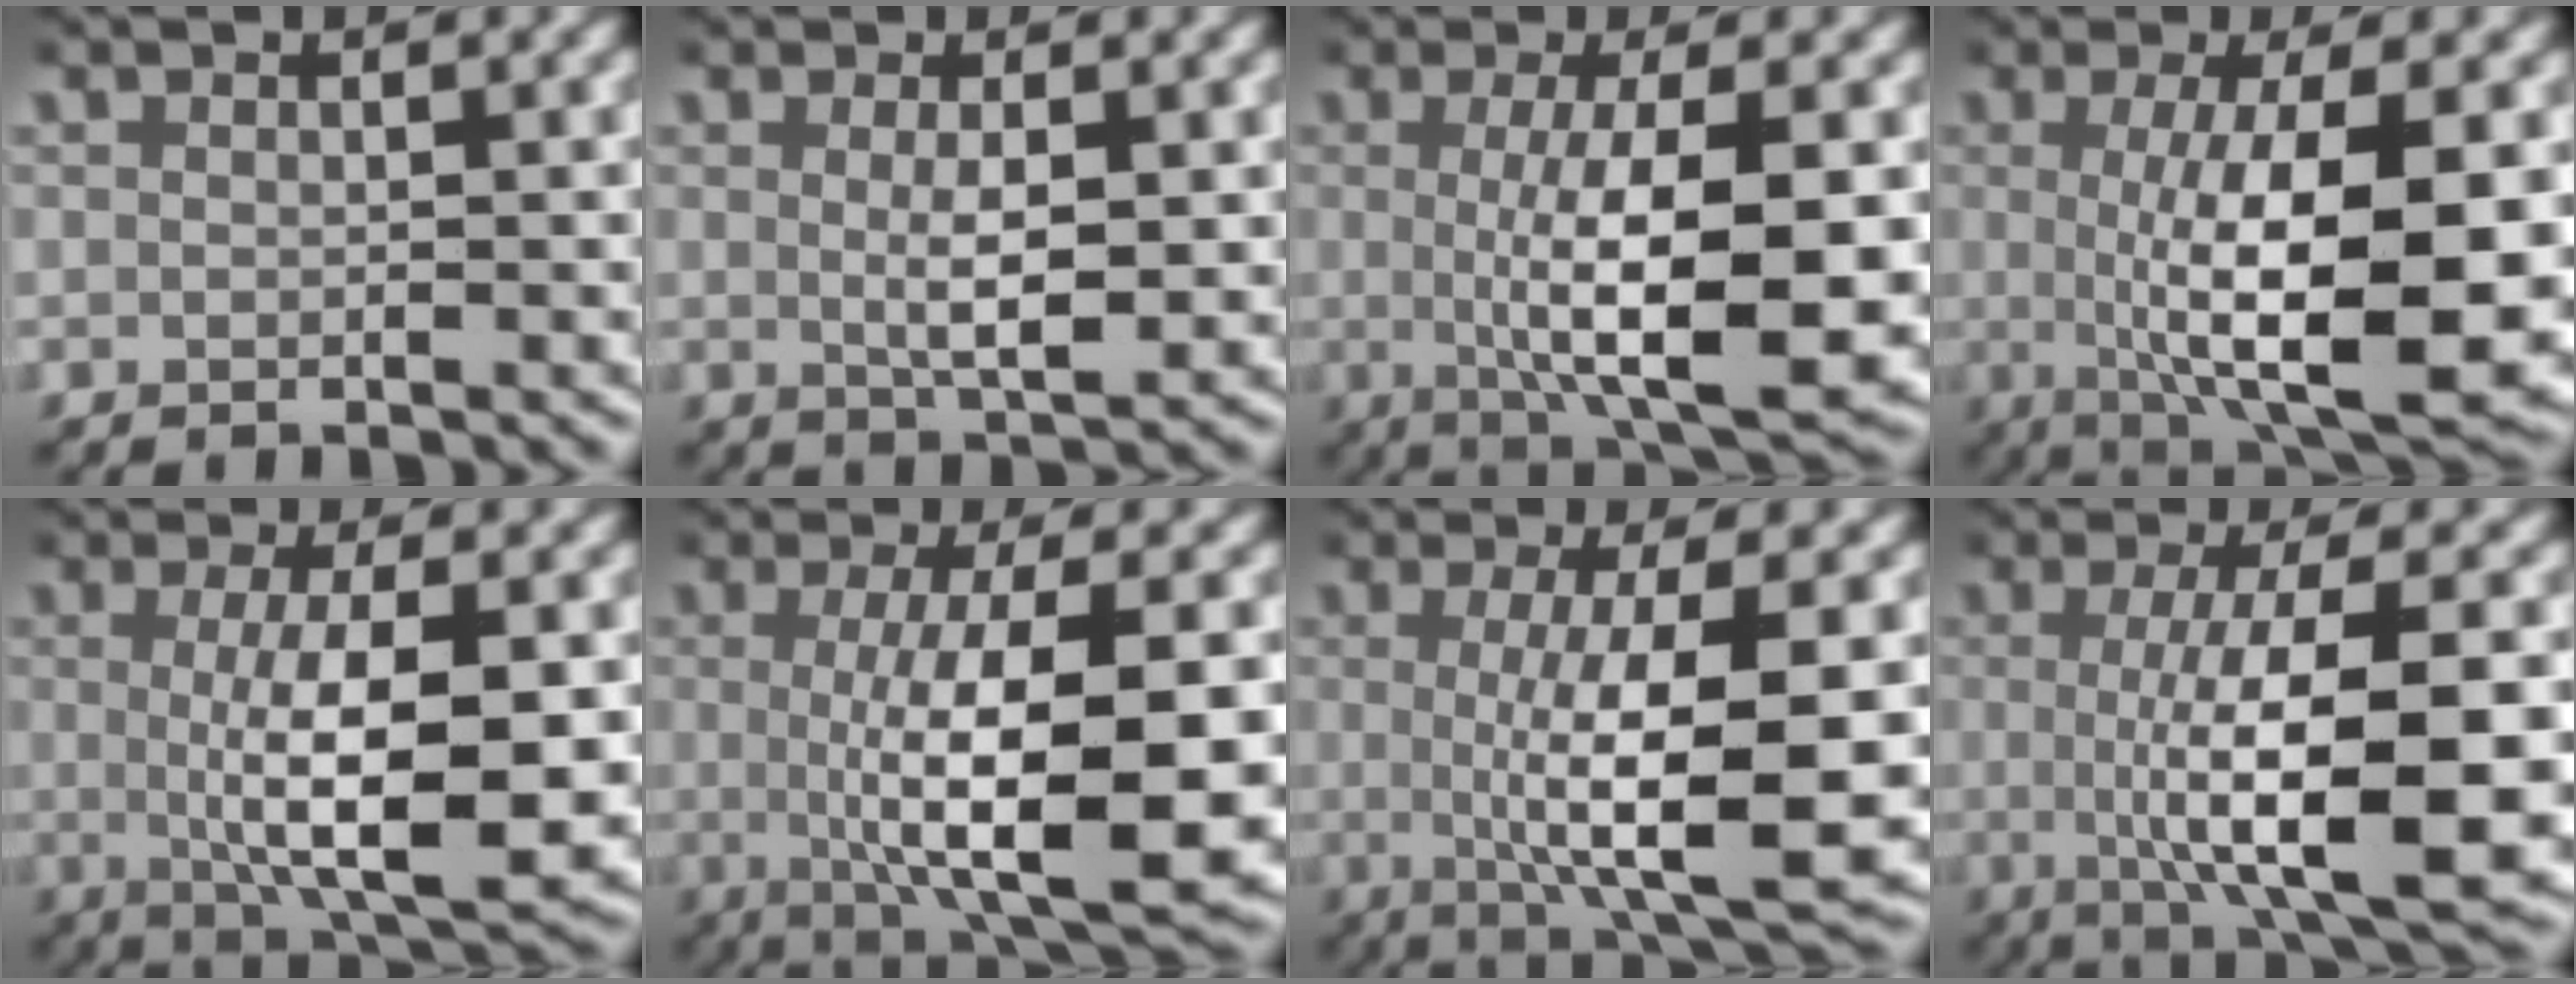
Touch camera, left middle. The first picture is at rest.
{"total": 2.7, "force": [0.4, 0.6, 2.6], "torque": [-0.047, -0.010, 0.011]}
{"total": 9.1, "force": [-0.5, 2.3, 8.8], "torque": [-0.139, -0.013, 0.001]}
{"total": 11.5, "force": [-0.6, 3.0, 11.0], "torque": [-0.164, -0.014, 0.002]}
{"total": 8.1, "force": [-0.3, 2.2, 7.8], "torque": [-0.124, -0.014, 0.003]}
{"total": 10.2, "force": [-0.7, 2.5, 9.9], "torque": [-0.152, -0.011, -0.003]}
{"total": 9.4, "force": [-0.2, 1.9, 9.2], "torque": [-0.141, -0.008, 0.003]}
{"total": 9.9, "force": [-1.1, 2.1, 9.6], "torque": [-0.144, -0.006, -0.011]}